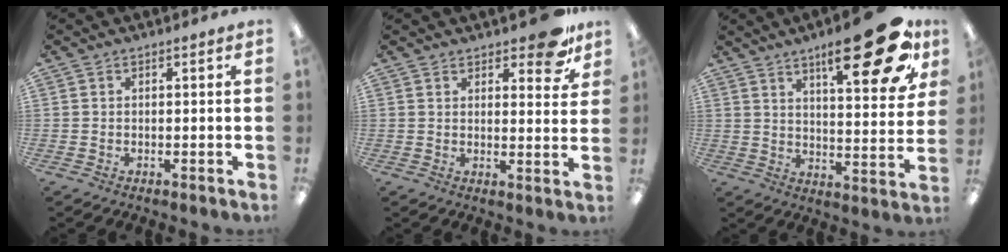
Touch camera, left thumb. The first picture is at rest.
{"total": 8.2, "force": [6.2, 3.3, 4.2], "torque": [-0.043, -0.036, 0.104]}
{"total": 22.8, "force": [13.7, 6.6, 17.0], "torque": [-0.231, -0.081, 0.208]}